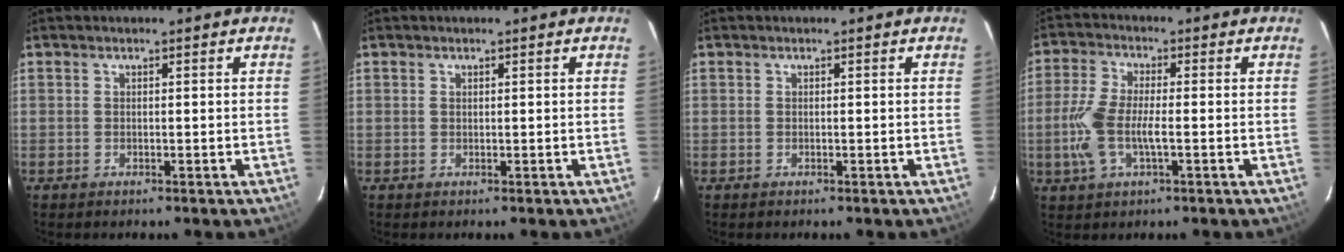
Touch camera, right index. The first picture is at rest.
{"total": 0.0}
{"total": 0.0}
{"total": 8.6, "force": [-1.9, 3.0, 7.8], "torque": [-0.176, 0.000, -0.040]}